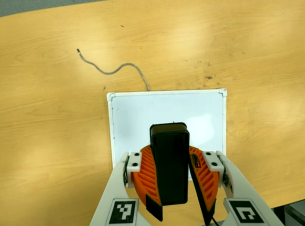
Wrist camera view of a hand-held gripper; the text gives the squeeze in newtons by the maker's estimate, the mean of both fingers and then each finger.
{"total": 9.8, "left": 10.0, "right": 9.7}